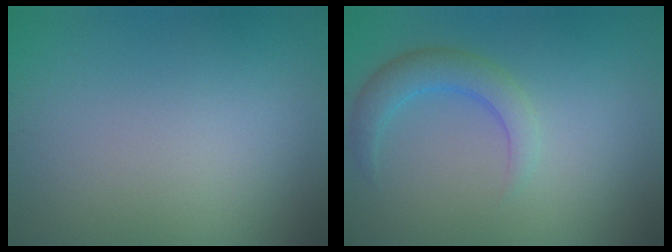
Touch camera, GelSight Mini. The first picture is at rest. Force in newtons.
{"total": 3.0, "press": 3.0, "slide": 0.2}